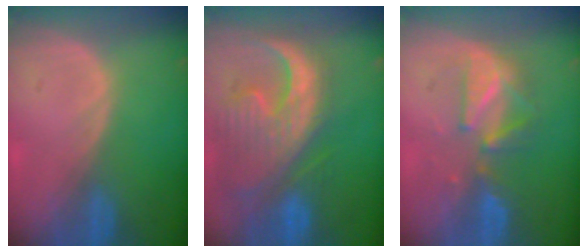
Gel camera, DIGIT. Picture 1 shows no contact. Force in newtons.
{"total": 13.4, "press": 11.4, "slide": 7.0}
{"total": 6.2, "press": 6.2, "slide": 0.6}